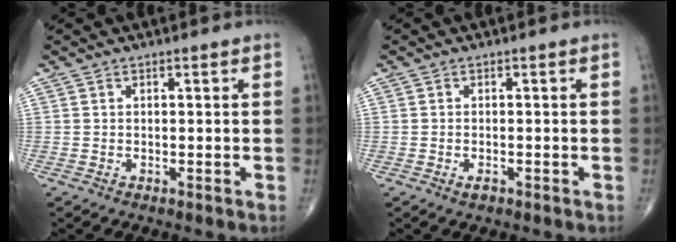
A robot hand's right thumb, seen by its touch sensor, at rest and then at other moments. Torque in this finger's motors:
{"motor_torque": [-0.26, -0.07, 0.06, 0.29, -0.02]}